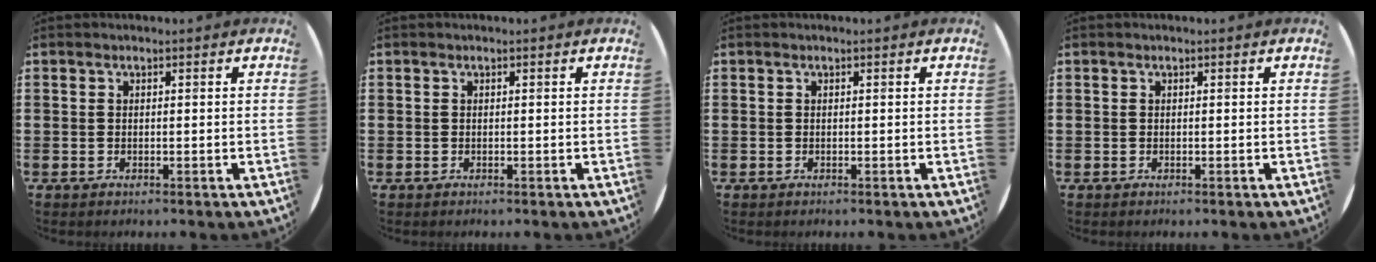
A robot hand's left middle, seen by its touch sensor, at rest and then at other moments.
{"total": 0.0}
{"total": 0.0}
{"total": 0.0}